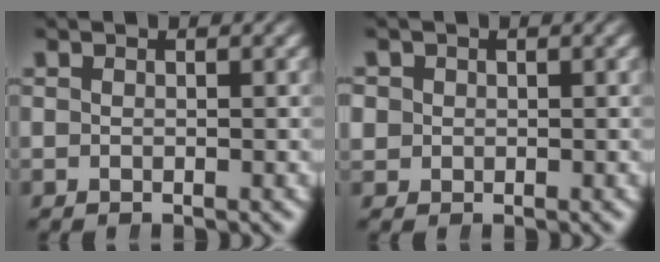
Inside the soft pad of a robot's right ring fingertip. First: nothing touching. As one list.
[{"total": 2.0, "force": [0.1, 1.9, 0.6], "torque": [-0.020, -0.008, 0.010]}]